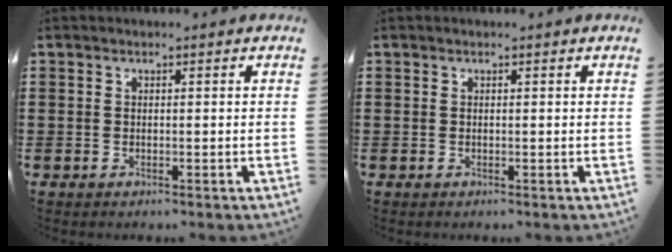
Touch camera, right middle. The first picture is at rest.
{"total": 0.0}